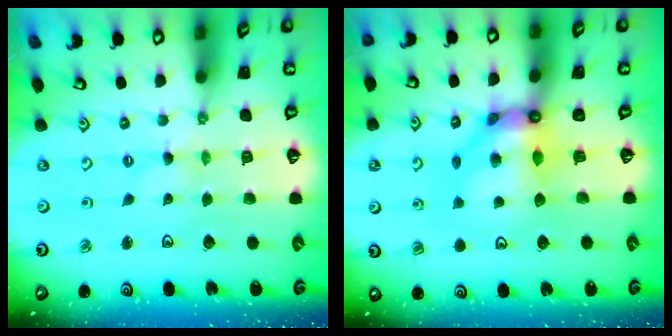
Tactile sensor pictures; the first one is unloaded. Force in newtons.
{"total": 10.0, "press": 9.9, "slide": 1.4}